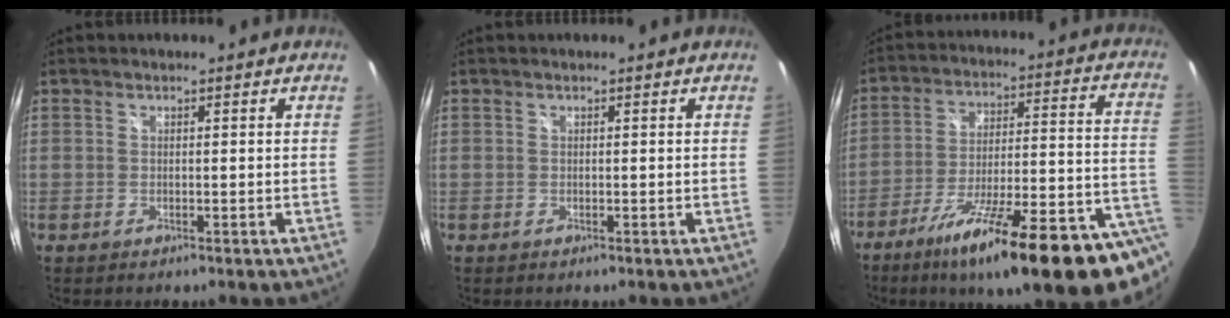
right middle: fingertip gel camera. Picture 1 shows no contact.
{"total": 0.0}
{"total": 27.0, "force": [-16.8, 3.9, 20.8], "torque": [-0.285, -0.053, -0.245]}